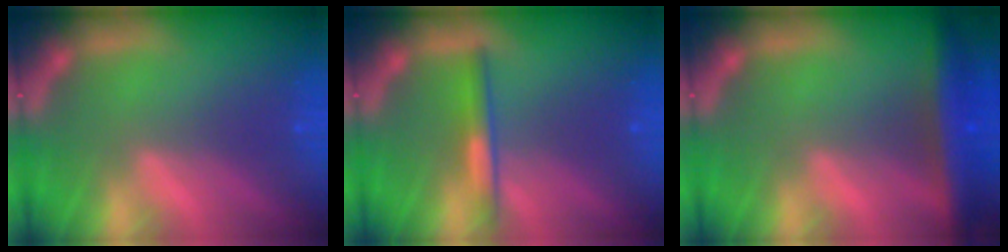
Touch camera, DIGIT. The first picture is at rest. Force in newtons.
{"total": 2.5}
{"total": 6.0}